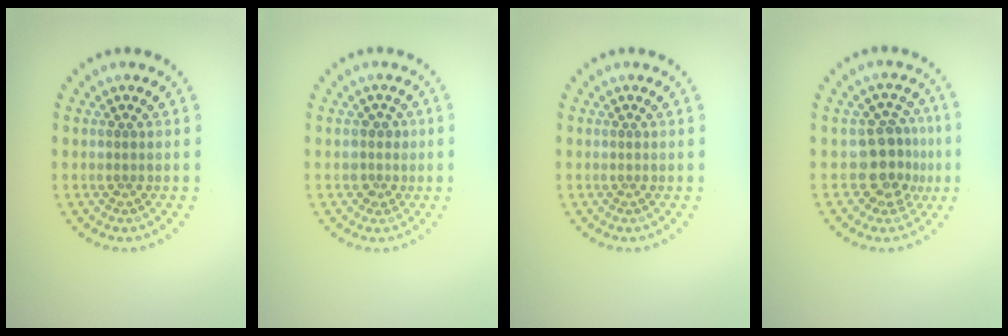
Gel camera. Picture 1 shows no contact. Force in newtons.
{"total": 1.5, "press": 1.3, "slide": 0.8}
{"total": 0.0}
{"total": 4.0, "press": 3.5, "slide": 1.9}